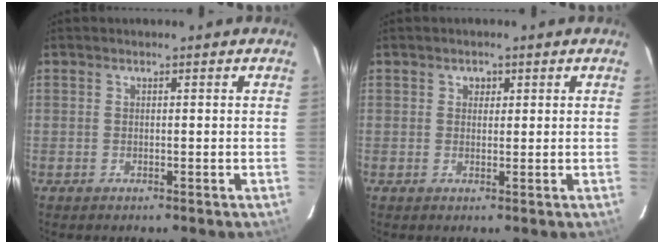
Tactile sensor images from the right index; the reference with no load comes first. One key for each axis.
{"total": 1.6, "fx": 0.5, "fy": 1.4, "fz": 0.4, "tx": -0.003, "ty": 0.005, "tz": 0.009}